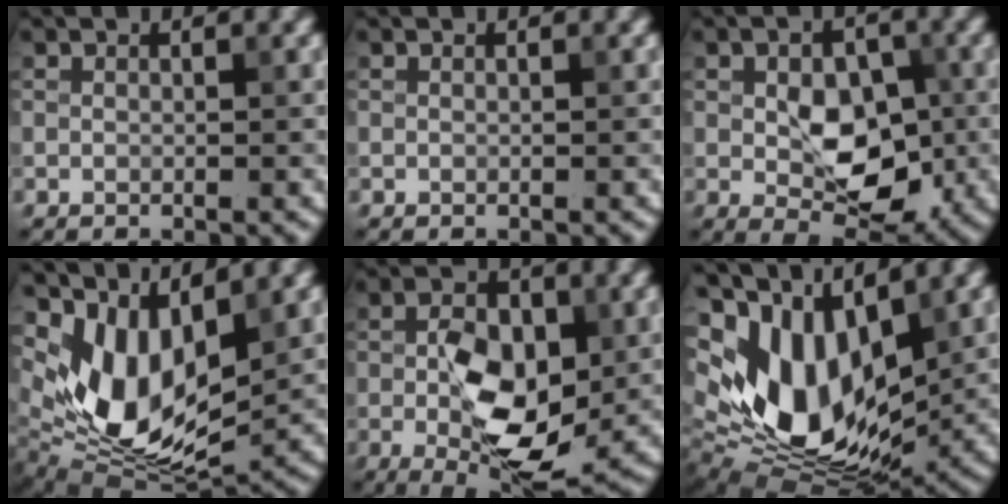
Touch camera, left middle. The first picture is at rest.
{"total": 0.0}
{"total": 6.7, "force": [-0.4, 4.1, 5.3], "torque": [-0.084, -0.007, -0.005]}
{"total": 9.4, "force": [2.6, 5.6, 7.1], "torque": [-0.143, -0.021, 0.056]}
{"total": 9.1, "force": [-1.6, 4.5, 7.8], "torque": [-0.125, 0.001, -0.031]}
{"total": 12.0, "force": [2.5, 7.6, 8.9], "torque": [-0.181, -0.009, 0.040]}